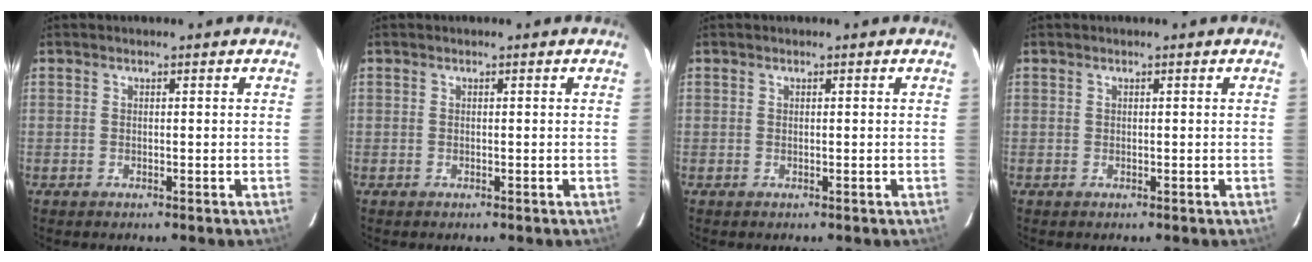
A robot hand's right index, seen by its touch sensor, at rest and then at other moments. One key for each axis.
{"total": 0.0}
{"total": 0.0}
{"total": 0.0}